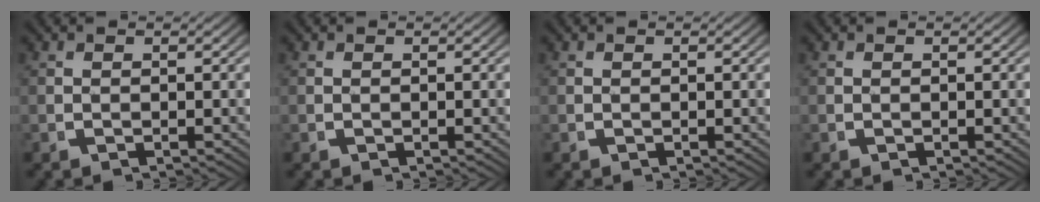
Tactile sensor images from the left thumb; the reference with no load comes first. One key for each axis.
{"total": 0.0}
{"total": 0.0}
{"total": 0.0}